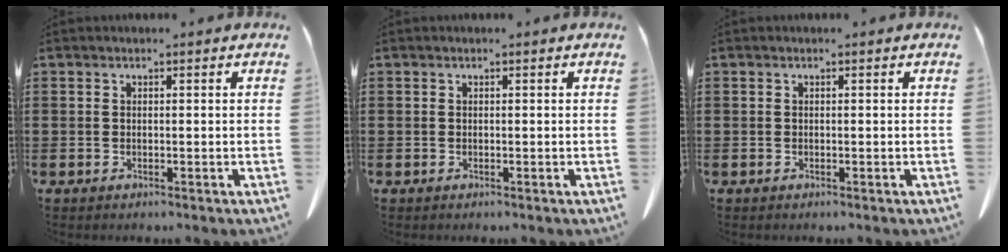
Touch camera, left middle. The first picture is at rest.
{"total": 0.0}
{"total": 0.0}